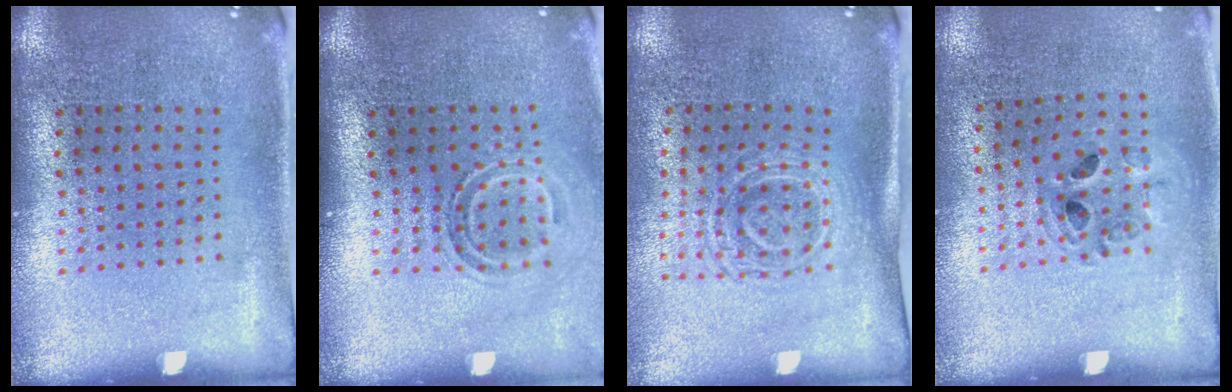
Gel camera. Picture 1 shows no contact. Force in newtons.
{"total": 1.7, "press": 1.2, "slide": 1.2}
{"total": 1.6, "press": 1.3, "slide": 0.9}
{"total": 0.9, "press": 0.9, "slide": 0.2}